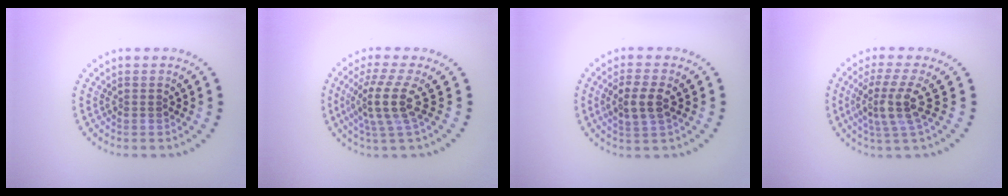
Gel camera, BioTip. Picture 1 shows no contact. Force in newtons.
{"total": 4.0, "press": 2.8, "slide": 2.8}
{"total": 3.0, "press": 2.8, "slide": 0.9}
{"total": 3.8, "press": 2.8, "slide": 2.6}